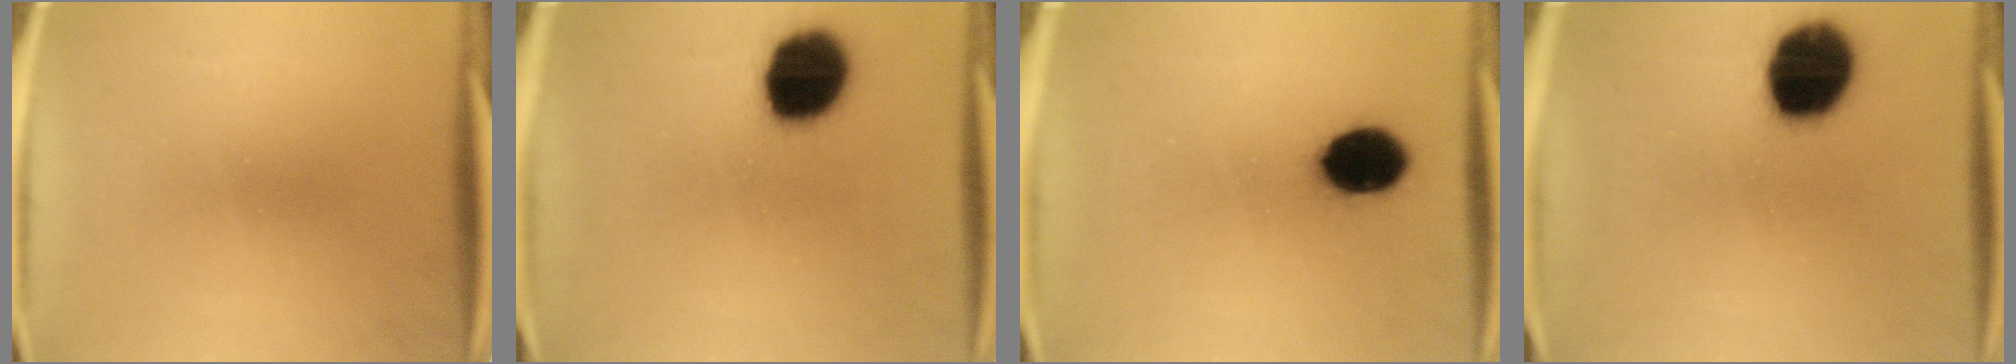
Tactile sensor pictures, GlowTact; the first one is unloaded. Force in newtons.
{"total": 16.8}
{"total": 11.1}
{"total": 19.2}